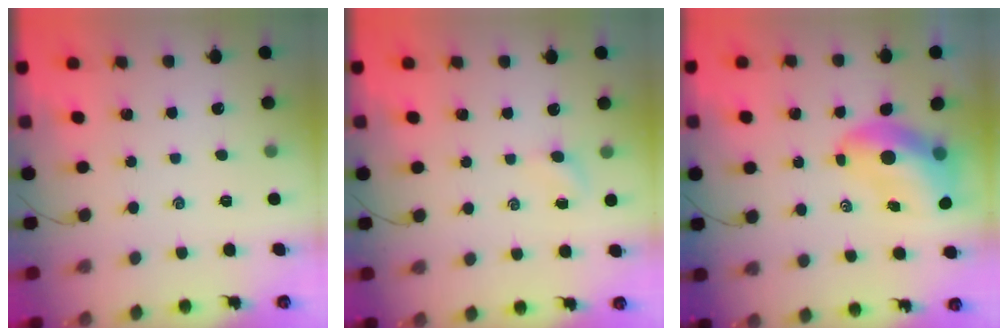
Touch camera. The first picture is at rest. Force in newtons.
{"total": 2.9, "press": 2.7, "slide": 1.1}
{"total": 8.8, "press": 8.5, "slide": 2.4}